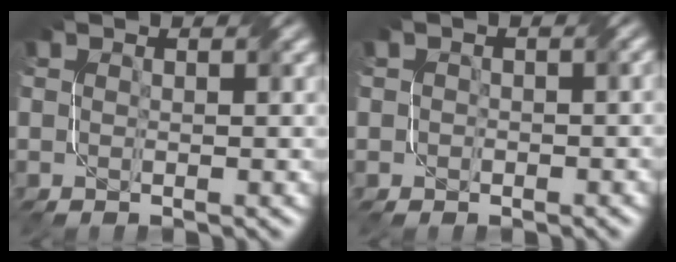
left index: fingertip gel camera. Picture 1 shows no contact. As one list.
[{"total": 1.7, "force": [0.2, 1.5, 0.8], "torque": [-0.005, -0.005, -0.002]}]